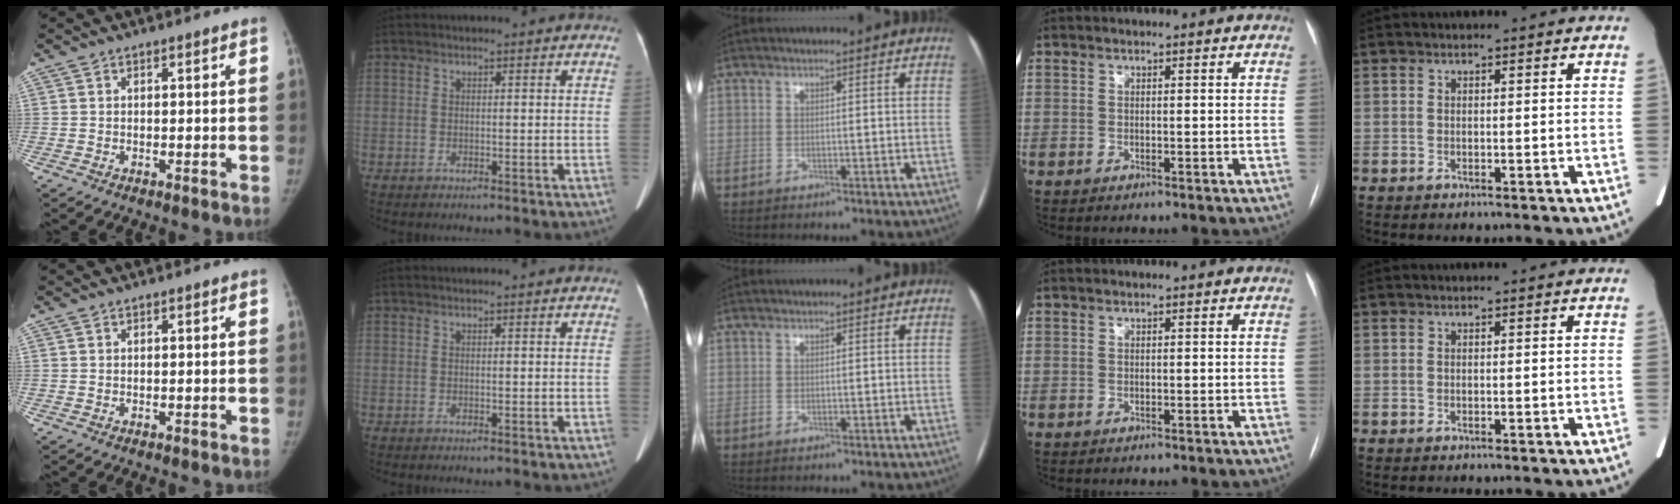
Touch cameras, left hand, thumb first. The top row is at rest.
{}